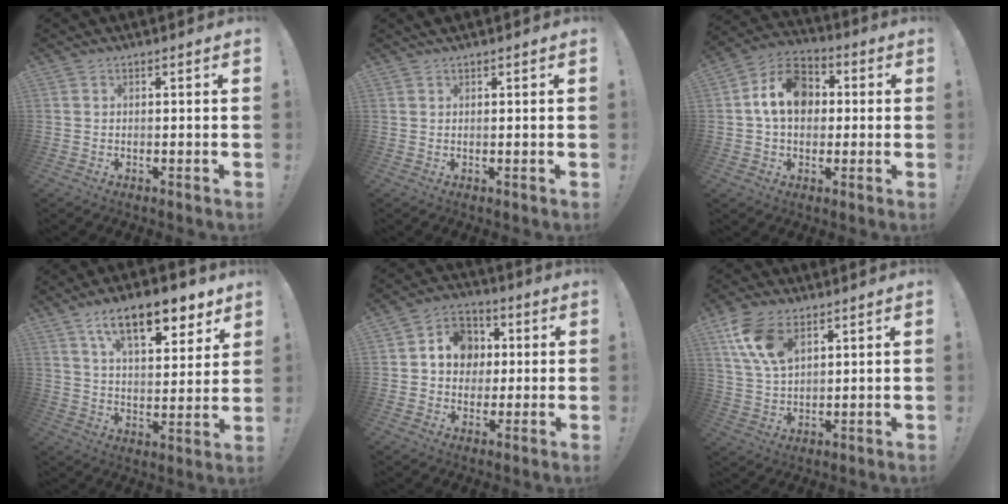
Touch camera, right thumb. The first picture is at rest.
{"total": 0.9, "force": [0.7, 0.2, 0.5], "torque": [-0.008, 0.001, 0.014]}
{"total": 13.7, "force": [2.5, 10.4, 8.5], "torque": [-0.125, 0.011, 0.055]}
{"total": 16.0, "force": [10.0, 6.3, 10.9], "torque": [-0.165, -0.055, 0.167]}
{"total": 11.7, "force": [1.9, 10.4, 5.0], "torque": [-0.062, 0.004, 0.045]}
{"total": 12.4, "force": [6.8, 6.9, 7.7], "torque": [-0.159, -0.018, 0.129]}